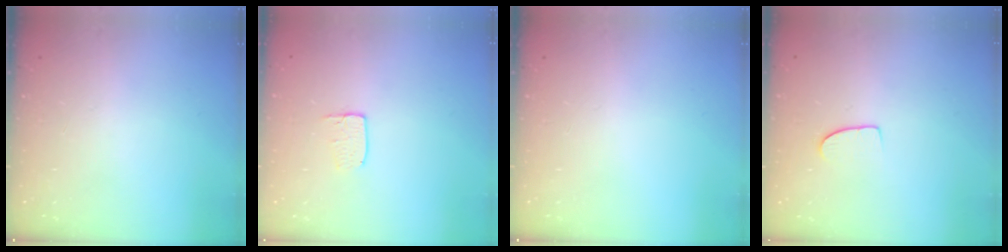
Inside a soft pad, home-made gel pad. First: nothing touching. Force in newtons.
{"total": 5.4, "press": 5.4, "slide": 0.3}
{"total": 0.0}
{"total": 6.5, "press": 6.5, "slide": 0.5}